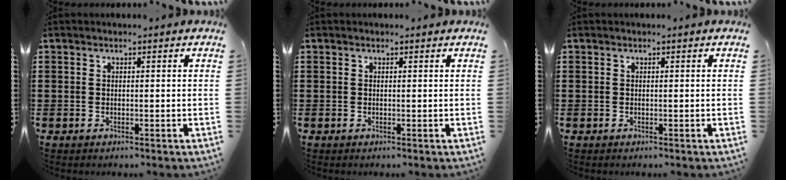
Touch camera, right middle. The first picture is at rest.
{"total": 0.0}
{"total": 0.8, "force": [-0.8, -0.2, 0.1], "torque": [0.000, 0.000, -0.016]}